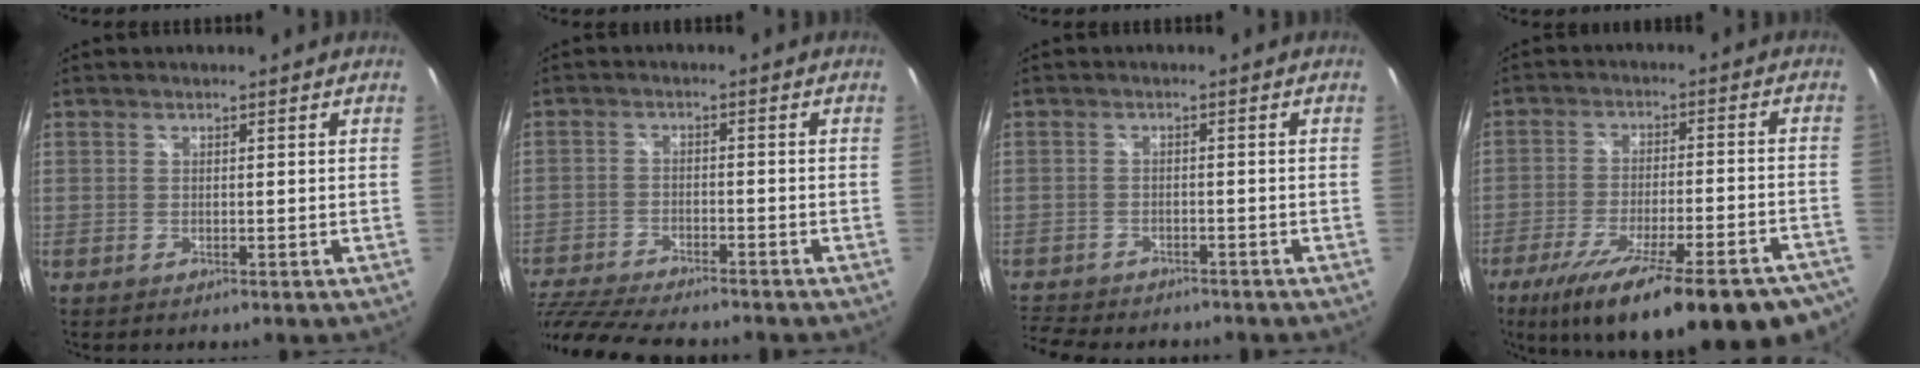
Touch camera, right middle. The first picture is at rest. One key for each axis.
{"total": 15.3, "fx": -13.2, "fy": 3.3, "fz": 7.0, "tx": -0.168, "ty": -0.034, "tz": -0.227}
{"total": 8.8, "fx": -7.8, "fy": 3.0, "fz": 2.7, "tx": -0.085, "ty": -0.016, "tz": -0.131}
{"total": 27.8, "fx": -21.1, "fy": 6.4, "fz": 17.0, "tx": -0.276, "ty": -0.063, "tz": -0.291}